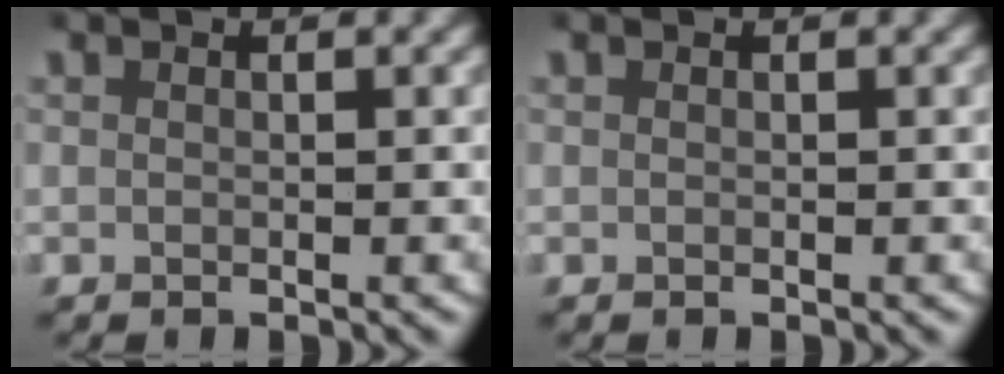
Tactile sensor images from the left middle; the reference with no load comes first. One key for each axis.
{"total": 0.0}